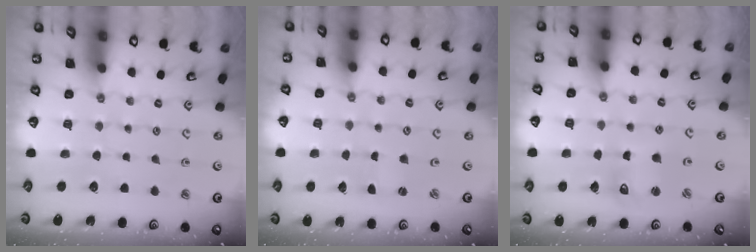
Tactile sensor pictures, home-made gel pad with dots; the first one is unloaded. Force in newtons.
{"total": 0.0}
{"total": 5.4, "press": 5.4, "slide": 0.8}